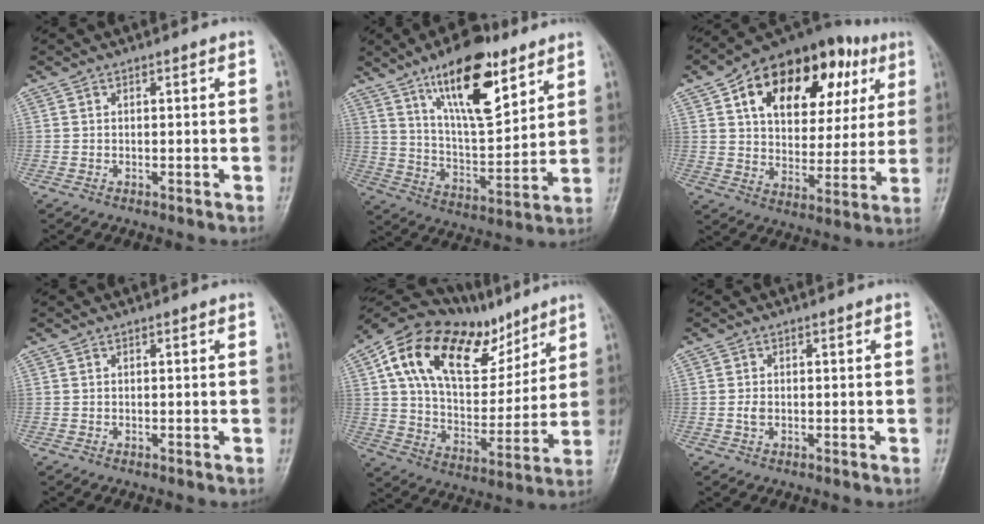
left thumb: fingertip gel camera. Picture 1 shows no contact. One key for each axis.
{"total": 18.1, "fx": 10.5, "fy": 6.9, "fz": 13.0, "tx": -0.178, "ty": -0.056, "tz": 0.183}
{"total": 24.6, "fx": 10.1, "fy": 14.4, "fz": 17.2, "tx": -0.217, "ty": 0.009, "tz": 0.155}
{"total": 0.0}
{"total": 26.4, "fx": 13.6, "fy": 14.4, "fz": 17.5, "tx": -0.265, "ty": -0.009, "tz": 0.232}
{"total": 1.4, "fx": -0.1, "fy": 1.0, "fz": 1.0, "tx": -0.019, "ty": 0.000, "tz": -0.003}